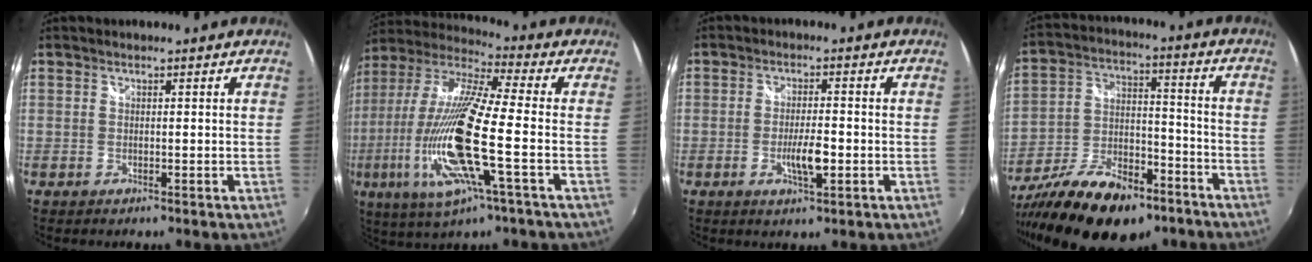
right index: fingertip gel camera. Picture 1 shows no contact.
{"total": 20.9, "force": [-4.9, 2.8, 20.2], "torque": [-0.377, -0.036, -0.096]}
{"total": 4.9, "force": [-1.5, 1.5, 4.5], "torque": [-0.086, -0.004, -0.027]}
{"total": 21.3, "force": [-13.5, 10.4, 12.7], "torque": [-0.248, -0.011, -0.216]}